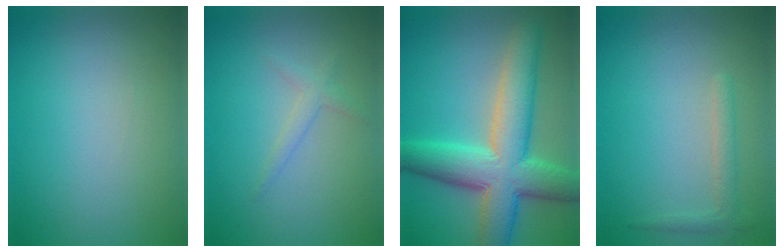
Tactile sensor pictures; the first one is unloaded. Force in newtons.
{"total": 1.3, "press": 1.3, "slide": 0.1}
{"total": 9.8, "press": 9.8, "slide": 0.7}
{"total": 1.5, "press": 1.5, "slide": 0.1}